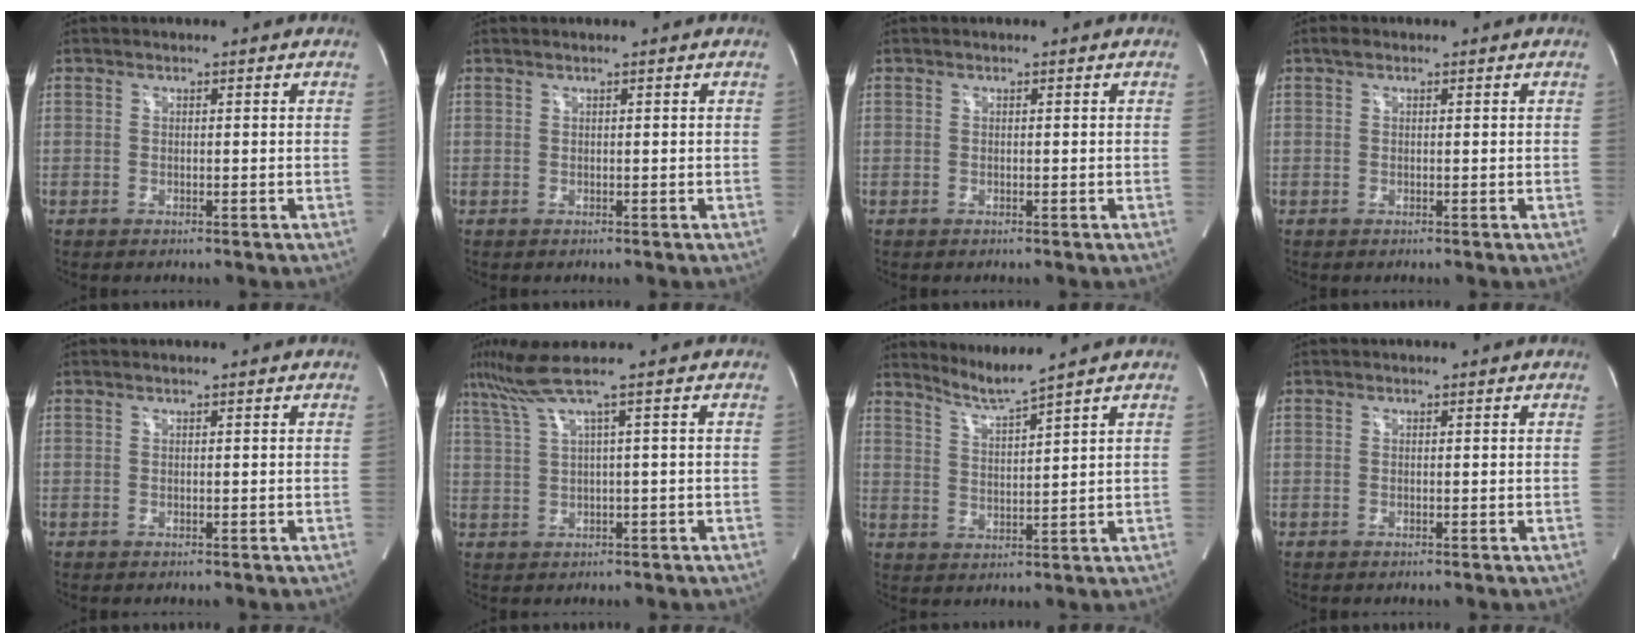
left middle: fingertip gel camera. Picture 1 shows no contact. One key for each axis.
{"total": 0.7, "fx": 0.5, "fy": -0.2, "fz": 0.5, "tx": -0.017, "ty": 0.008, "tz": 0.017}
{"total": 0.0}
{"total": 0.9, "fx": 0.6, "fy": 0.5, "fz": 0.5, "tx": -0.013, "ty": 0.013, "tz": 0.009}
{"total": 0.5, "fx": 0.4, "fy": -0.1, "fz": 0.3, "tx": -0.012, "ty": 0.006, "tz": 0.013}
{"total": 4.8, "fx": 2.9, "fy": -1.9, "fz": 3.3, "tx": -0.080, "ty": 0.018, "tz": 0.066}
{"total": 5.2, "fx": 4.5, "fy": -2.3, "fz": 1.1, "tx": -0.032, "ty": -0.022, "tz": 0.094}
{"total": 0.0}